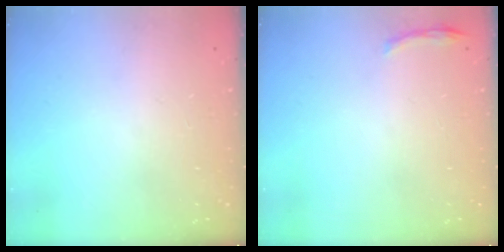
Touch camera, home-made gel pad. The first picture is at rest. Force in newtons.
{"total": 4.8, "press": 4.7, "slide": 1.0}